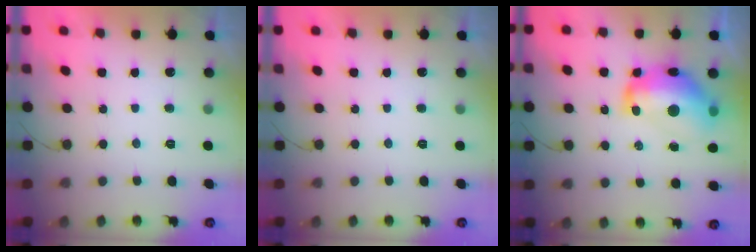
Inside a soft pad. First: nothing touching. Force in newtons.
{"total": 0.0}
{"total": 17.8, "press": 17.7, "slide": 2.1}